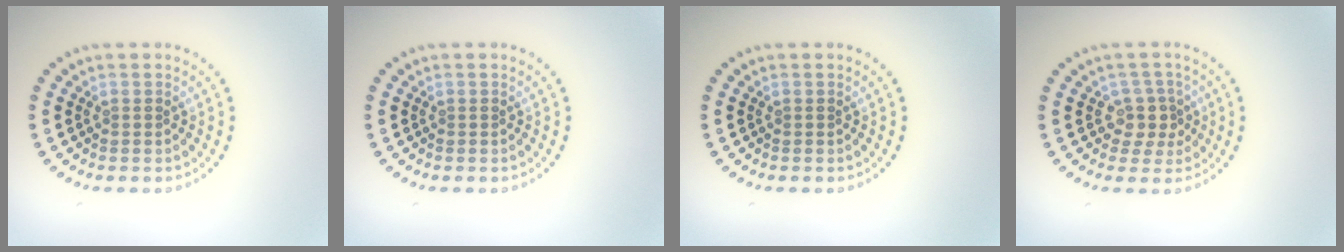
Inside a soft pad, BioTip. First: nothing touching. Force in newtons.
{"total": 0.0}
{"total": 0.0}
{"total": 2.5, "press": 2.0, "slide": 1.4}